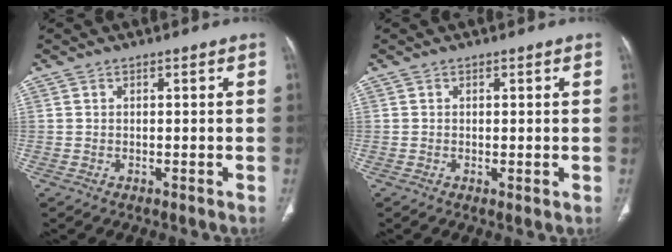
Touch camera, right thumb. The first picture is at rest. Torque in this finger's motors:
{"motor_torque": [-0.38, -0.13, -0.29, -0.01, -0.03]}